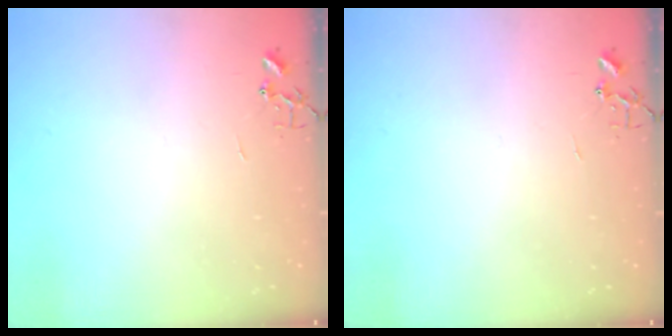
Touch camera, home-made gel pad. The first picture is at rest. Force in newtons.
{"total": 0.0}